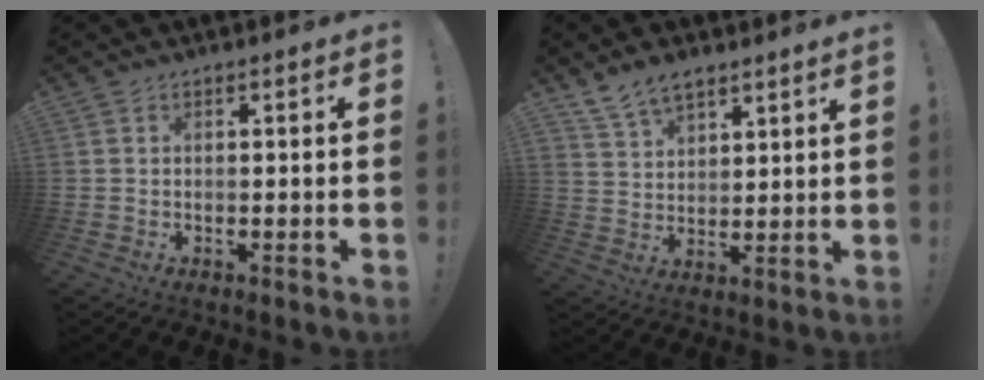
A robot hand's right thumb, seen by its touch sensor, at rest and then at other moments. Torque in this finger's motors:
{"motor_torque": [0.05, 0.08, 0.25, 0.21, 0.01]}